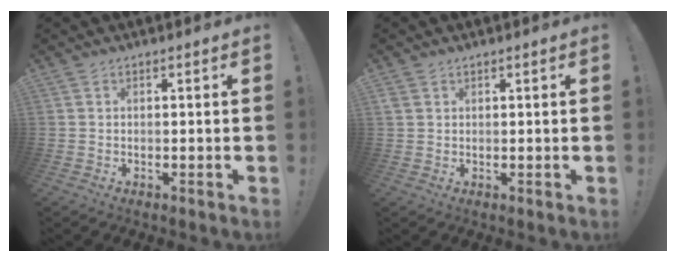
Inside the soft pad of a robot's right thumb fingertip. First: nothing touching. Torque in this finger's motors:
{"motor_torque": [0.29, -0.38, -0.10, 0.29, 0.10]}